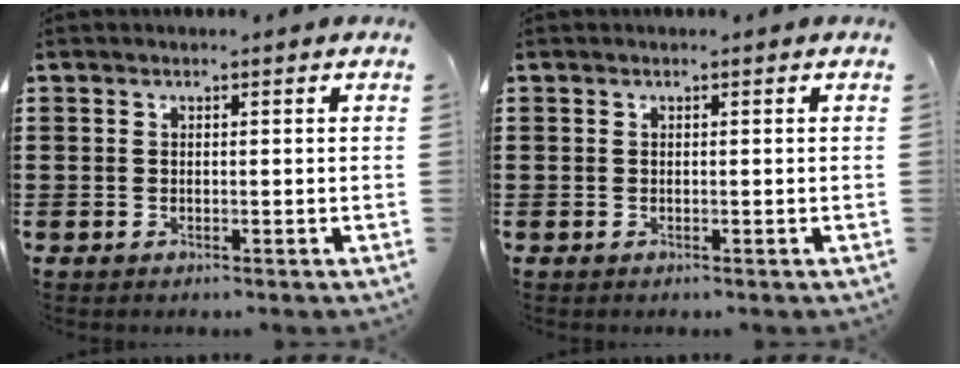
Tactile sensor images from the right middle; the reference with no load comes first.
{"total": 0.0}